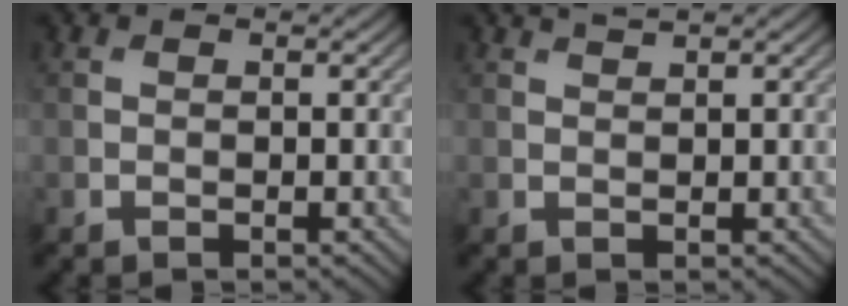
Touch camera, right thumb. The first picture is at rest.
{"total": 1.2, "force": [1.1, 0.0, 0.5], "torque": [-0.013, 0.003, 0.020]}